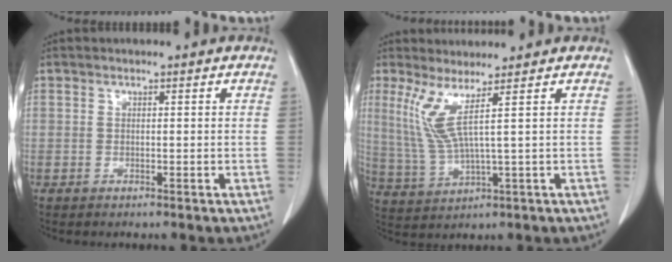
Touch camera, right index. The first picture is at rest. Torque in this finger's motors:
{"motor_torque": [0.90, 0.70, 0.48, 0.14]}